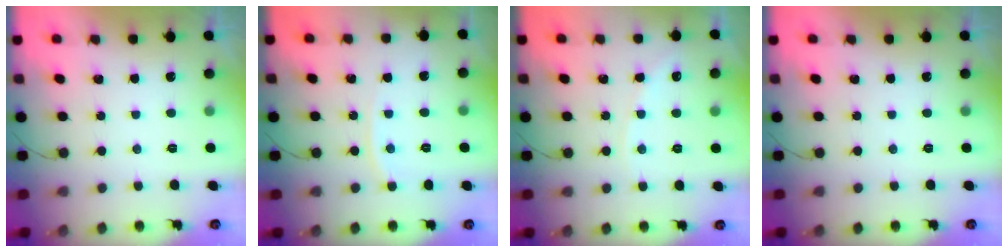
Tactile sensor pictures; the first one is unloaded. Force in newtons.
{"total": 3.5, "press": 3.5, "slide": 0.5}
{"total": 2.6, "press": 2.6, "slide": 0.4}
{"total": 0.0}